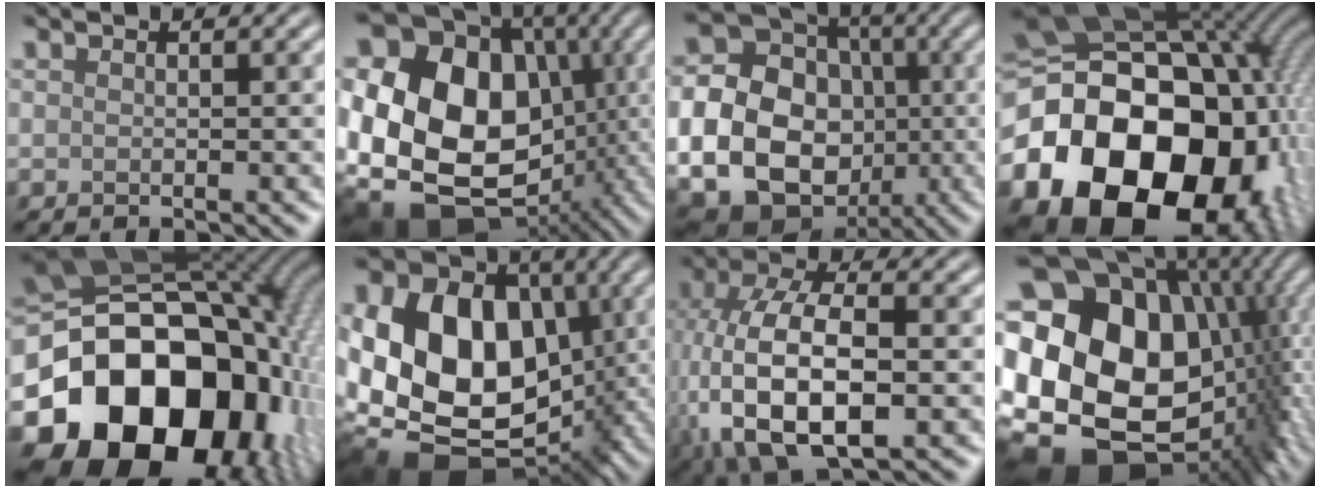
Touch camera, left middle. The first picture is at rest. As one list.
[{"total": 21.7, "force": [-1.5, 17.8, 12.4], "torque": [-0.246, -0.014, -0.051]}, {"total": 21.7, "force": [-3.6, 19.5, 8.7], "torque": [-0.190, -0.007, -0.101]}, {"total": 21.9, "force": [-5.0, 16.3, 13.7], "torque": [-0.289, -0.026, -0.070]}, {"total": 21.9, "force": [-5.9, 16.6, 13.1], "torque": [-0.268, -0.023, -0.095]}, {"total": 18.2, "force": [-0.8, 13.1, 12.6], "torque": [-0.211, 0.006, -0.009]}, {"total": 12.9, "force": [-2.1, 6.8, 10.7], "torque": [-0.223, -0.008, -0.032]}, {"total": 21.3, "force": [-1.1, 16.1, 14.0], "torque": [-0.253, -0.017, 0.015]}]